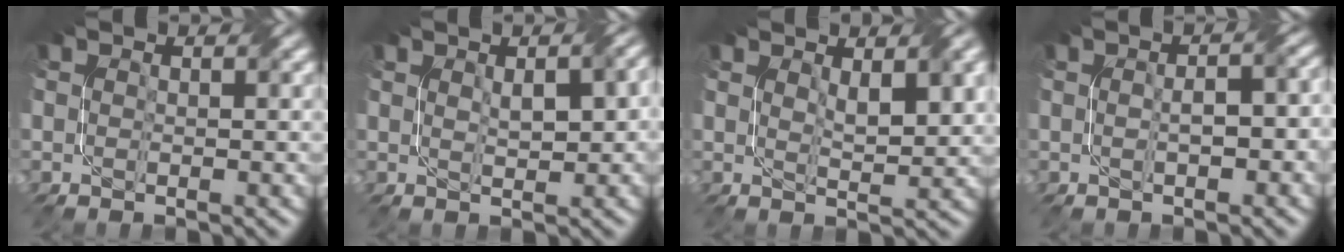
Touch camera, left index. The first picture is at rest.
{"total": 3.7, "force": [1.0, 1.3, 3.3], "torque": [-0.046, 0.008, 0.022]}
{"total": 3.5, "force": [1.6, 0.9, 2.9], "torque": [-0.052, -0.002, 0.031]}
{"total": 3.8, "force": [-0.1, 1.7, 3.4], "torque": [-0.042, 0.013, -0.007]}